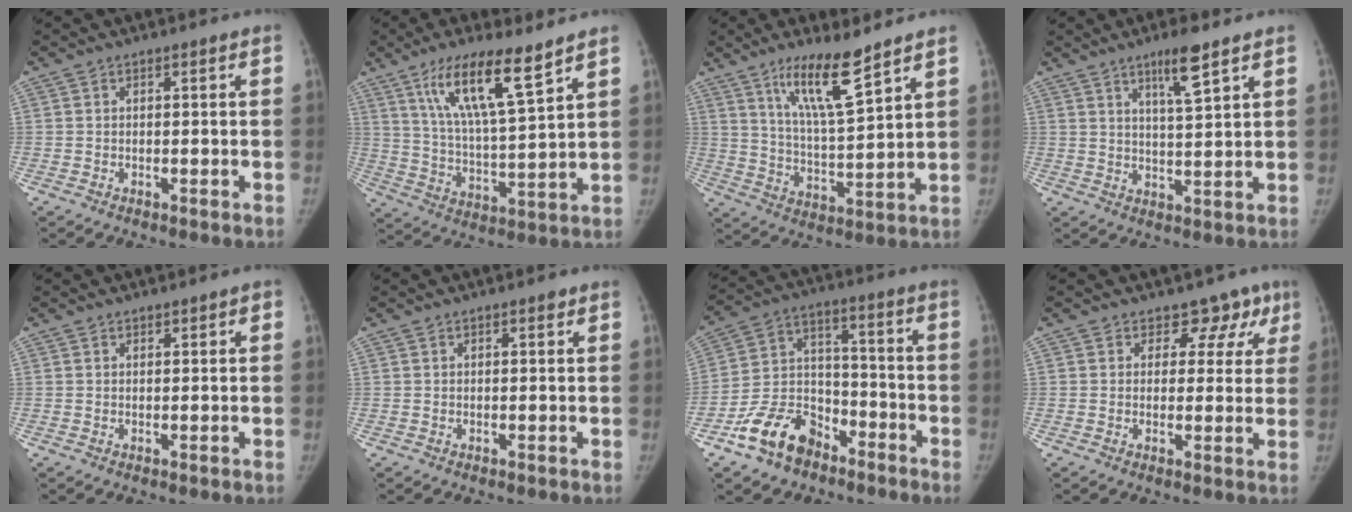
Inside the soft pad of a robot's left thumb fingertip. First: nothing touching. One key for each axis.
{"total": 14.5, "fx": 8.9, "fy": 2.6, "fz": 11.1, "tx": -0.191, "ty": -0.045, "tz": 0.170}
{"total": 11.9, "fx": 8.1, "fy": 1.6, "fz": 8.6, "tx": -0.147, "ty": -0.060, "tz": 0.153}
{"total": 6.2, "fx": 4.0, "fy": 0.7, "fz": 4.7, "tx": -0.077, "ty": -0.028, "tz": 0.071}
{"total": 0.9, "fx": 0.5, "fy": 0.4, "fz": 0.6, "tx": 0.001, "ty": 0.001, "tz": 0.004}
{"total": 0.6, "fx": 0.4, "fy": 0.3, "fz": 0.4, "tx": -0.004, "ty": 0.000, "tz": 0.004}
{"total": 13.2, "fx": -8.7, "fy": 8.2, "fz": 5.5, "tx": -0.078, "ty": 0.073, "tz": -0.159}
{"total": 6.4, "fx": 4.1, "fy": 4.7, "fz": 1.1, "tx": 0.034, "ty": -0.016, "tz": 0.031}